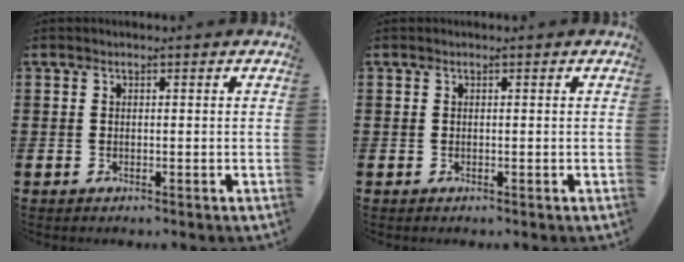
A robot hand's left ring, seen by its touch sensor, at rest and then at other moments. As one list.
[{"total": 0.0}]